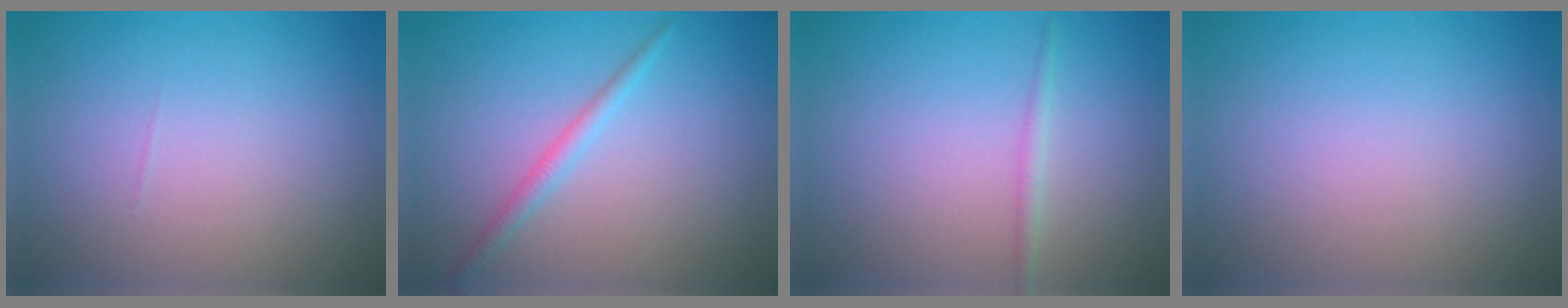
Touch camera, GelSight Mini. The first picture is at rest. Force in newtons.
{"total": 1.6, "press": 1.6, "slide": 0.1}
{"total": 1.0, "press": 1.0, "slide": 0.1}
{"total": 0.0}